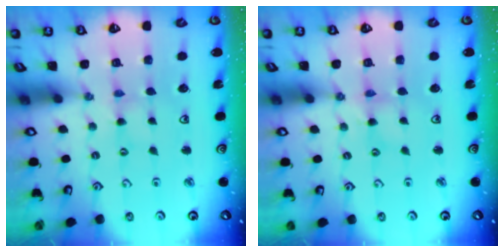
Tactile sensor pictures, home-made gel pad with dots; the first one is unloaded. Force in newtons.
{"total": 1.5, "press": 1.5, "slide": 0.3}